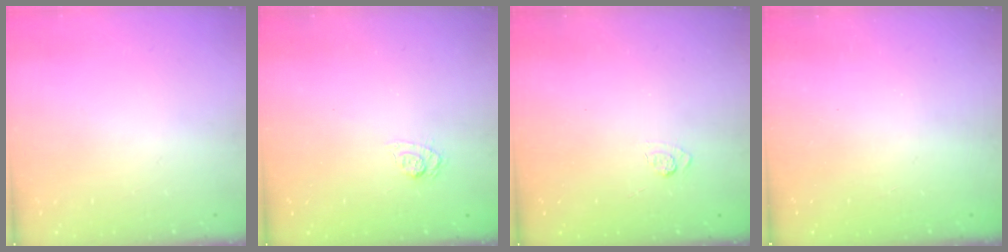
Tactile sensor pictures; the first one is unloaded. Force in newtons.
{"total": 4.5, "press": 4.2, "slide": 1.7}
{"total": 2.2, "press": 1.8, "slide": 1.3}
{"total": 2.5, "press": 2.4, "slide": 0.8}